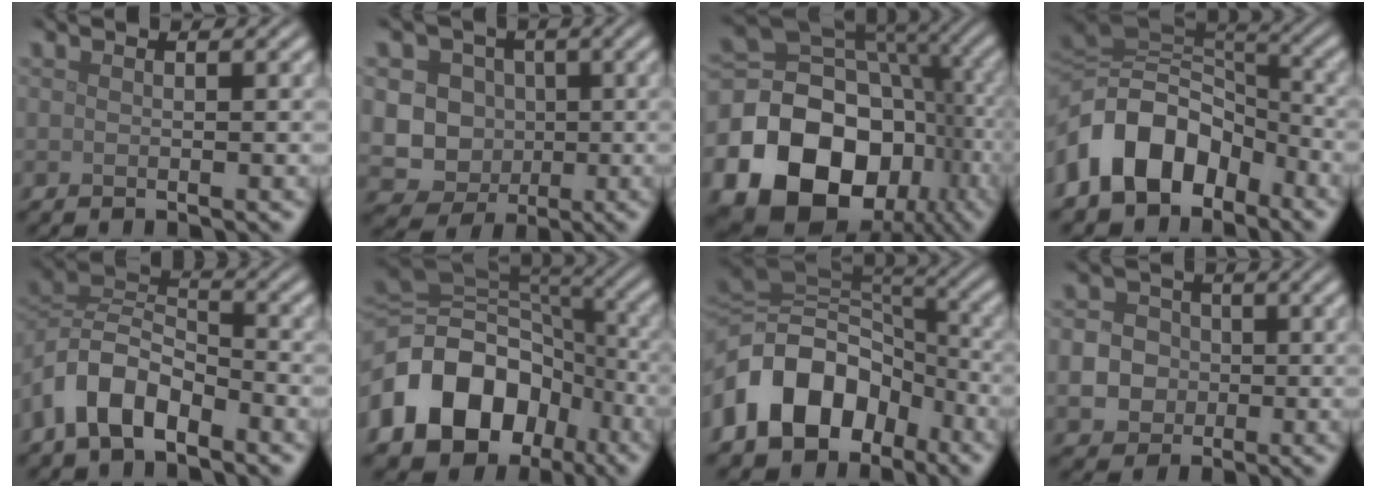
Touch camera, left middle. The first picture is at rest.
{"total": 10.6, "force": [0.1, 9.9, 3.7], "torque": [-0.068, 0.018, -0.020]}
{"total": 20.1, "force": [-7.1, 15.6, 10.5], "torque": [-0.188, -0.029, -0.114]}
{"total": 10.8, "force": [-5.0, 7.3, 6.2], "torque": [-0.112, 0.011, -0.105]}
{"total": 6.9, "force": [-3.9, 3.7, 4.3], "torque": [-0.080, 0.006, -0.090]}
{"total": 14.3, "force": [-5.7, 10.7, 7.6], "torque": [-0.158, -0.013, -0.108]}
{"total": 12.1, "force": [-5.4, 8.7, 6.6], "torque": [-0.128, 0.004, -0.105]}
{"total": 5.5, "force": [-1.0, 5.1, 2.0], "torque": [-0.030, 0.005, -0.035]}